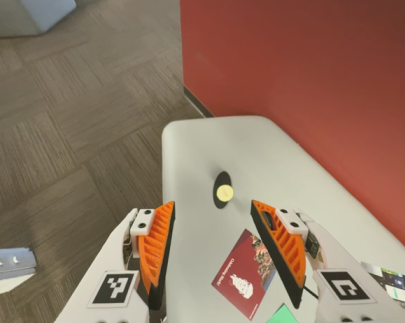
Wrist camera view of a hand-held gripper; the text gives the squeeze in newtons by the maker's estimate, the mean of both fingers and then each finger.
{"total": 0.0}